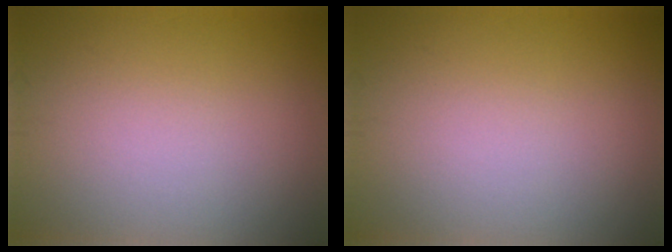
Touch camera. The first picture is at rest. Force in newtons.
{"total": 0.0}